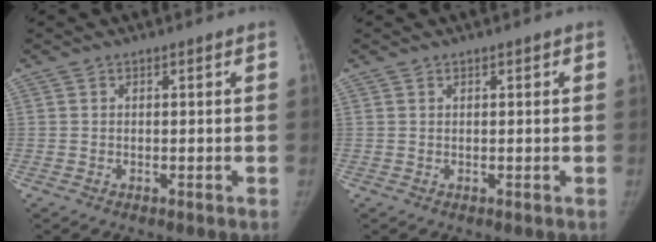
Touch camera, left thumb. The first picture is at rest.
{"total": 0.0}